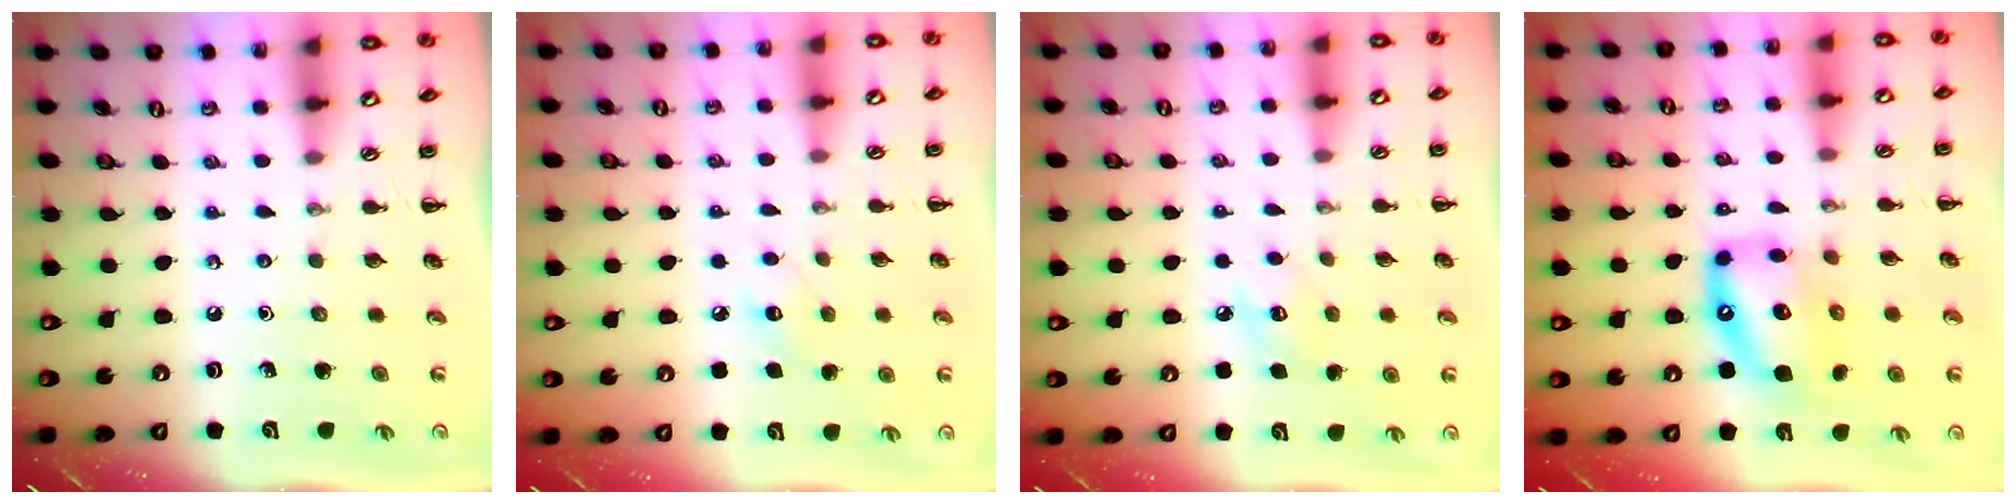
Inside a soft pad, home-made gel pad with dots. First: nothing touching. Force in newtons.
{"total": 6.8, "press": 6.6, "slide": 1.7}
{"total": 7.6, "press": 7.4, "slide": 1.7}
{"total": 14.6, "press": 14.1, "slide": 4.0}